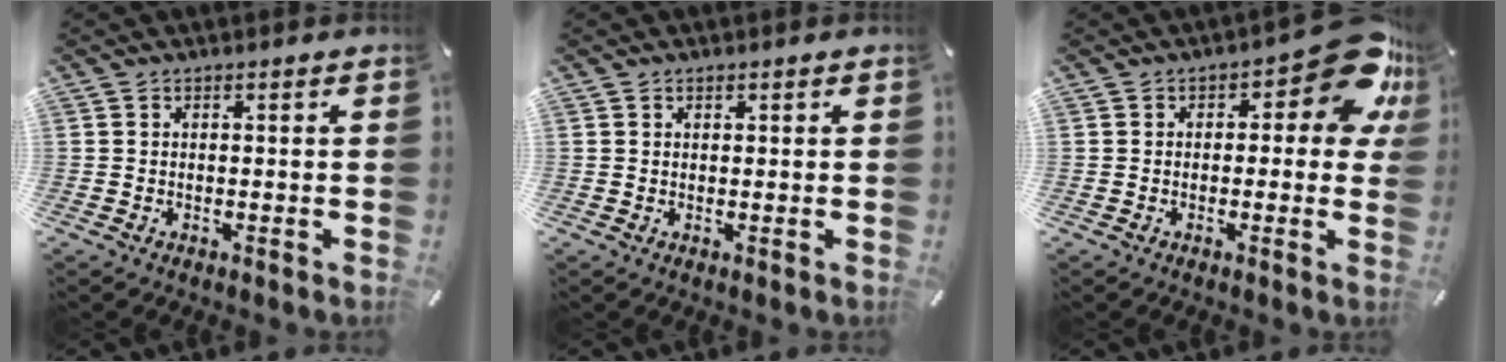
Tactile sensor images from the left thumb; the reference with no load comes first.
{"total": 0.6, "force": [0.3, 0.4, 0.3], "torque": [-0.005, 0.003, 0.005]}
{"total": 11.8, "force": [4.9, 5.4, 9.3], "torque": [-0.100, -0.035, 0.080]}